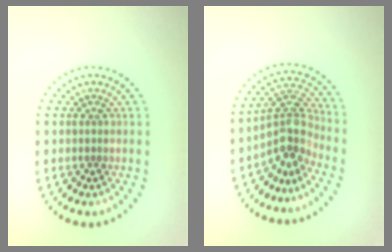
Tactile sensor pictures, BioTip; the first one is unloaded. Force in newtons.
{"total": 4.0, "press": 2.8, "slide": 2.8}